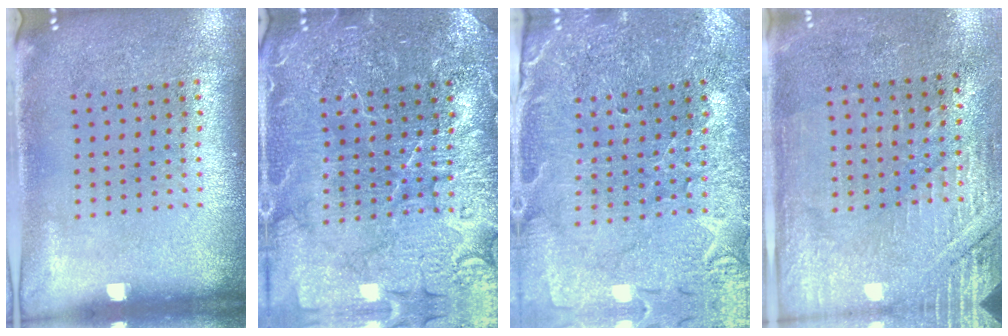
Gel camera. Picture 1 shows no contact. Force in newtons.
{"total": 4.9, "press": 4.9, "slide": 0.7}
{"total": 1.3, "press": 1.2, "slide": 0.2}
{"total": 2.8, "press": 2.7, "slide": 0.8}